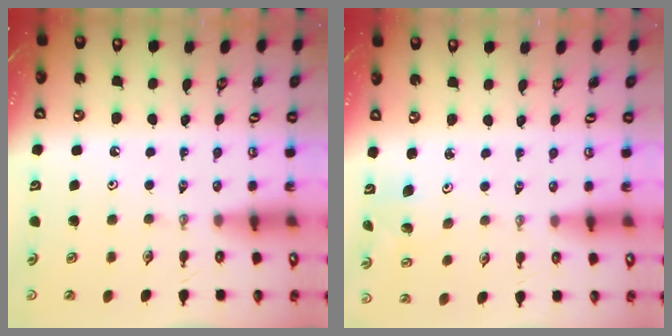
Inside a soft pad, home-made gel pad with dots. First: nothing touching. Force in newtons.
{"total": 1.3, "press": 1.3, "slide": 0.1}